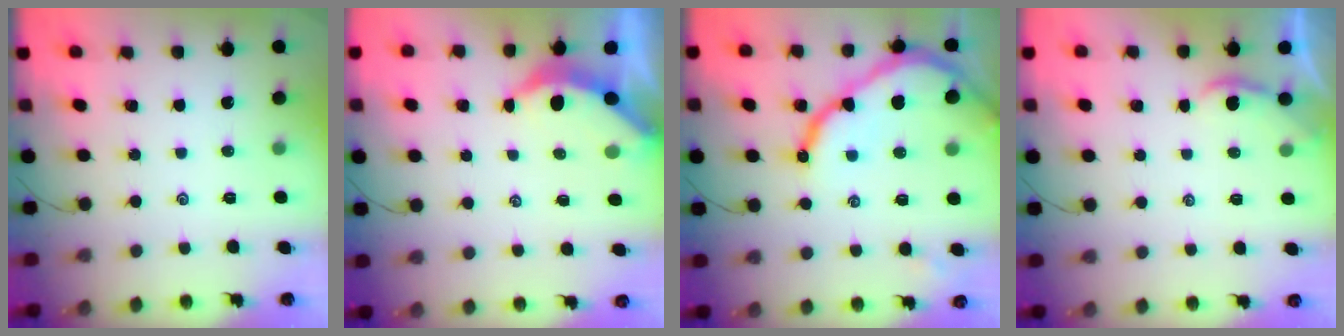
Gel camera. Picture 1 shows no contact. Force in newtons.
{"total": 3.6, "press": 3.6, "slide": 0.4}
{"total": 15.5, "press": 15.4, "slide": 1.4}
{"total": 1.2, "press": 1.2, "slide": 0.1}